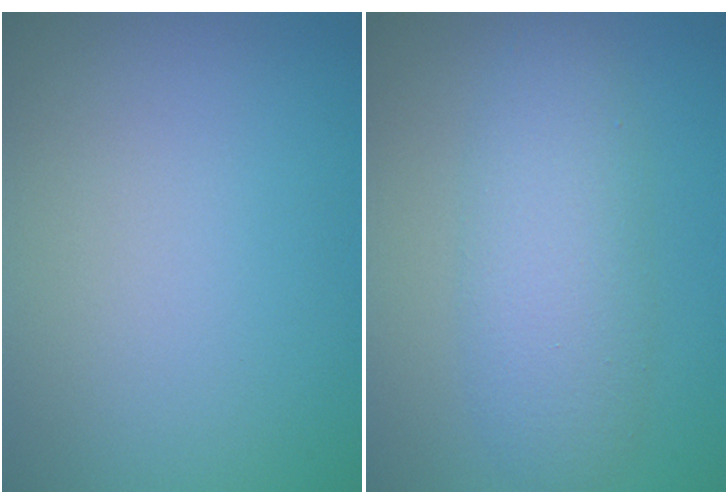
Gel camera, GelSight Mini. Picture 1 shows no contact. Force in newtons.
{"total": 4.8, "press": 4.8, "slide": 0.2}